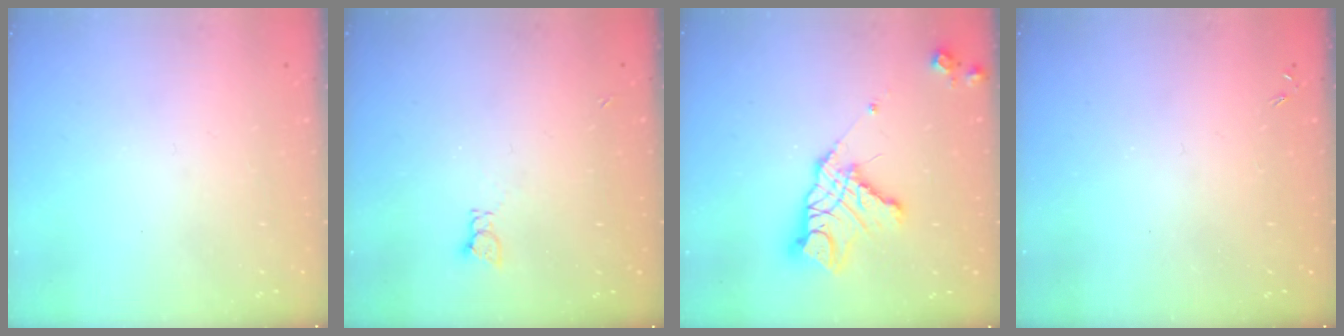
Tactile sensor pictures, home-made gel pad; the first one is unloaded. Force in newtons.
{"total": 2.0, "press": 2.0, "slide": 0.3}
{"total": 14.7, "press": 14.7, "slide": 1.1}
{"total": 0.0}